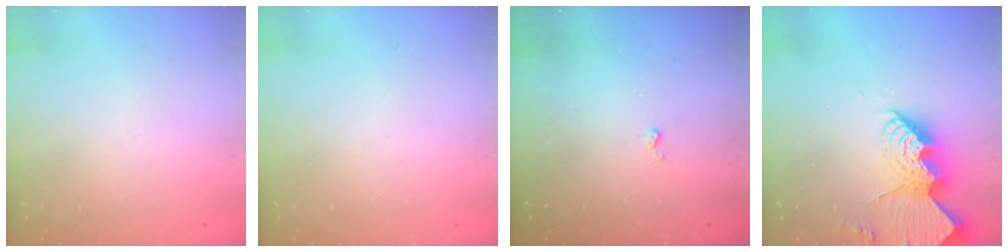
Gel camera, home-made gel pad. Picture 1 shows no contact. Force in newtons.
{"total": 0.0}
{"total": 3.0, "press": 3.0, "slide": 0.5}
{"total": 17.5, "press": 17.5, "slide": 1.7}